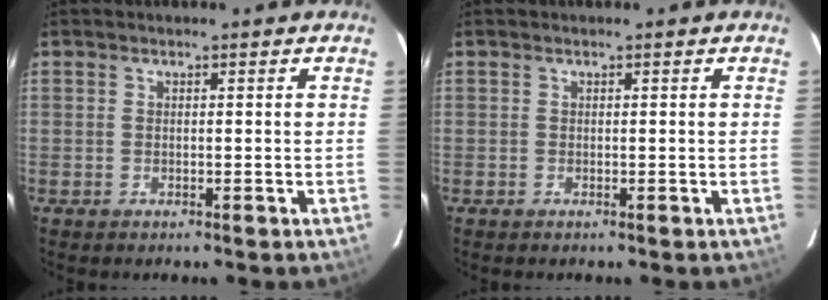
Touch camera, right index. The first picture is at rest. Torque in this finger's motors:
{"motor_torque": [0.13, 0.07, 0.12, 0.01]}